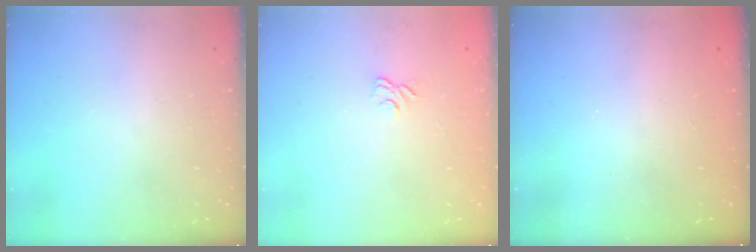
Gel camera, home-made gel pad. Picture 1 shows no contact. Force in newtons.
{"total": 2.9, "press": 2.6, "slide": 1.3}
{"total": 2.3, "press": 2.1, "slide": 0.7}